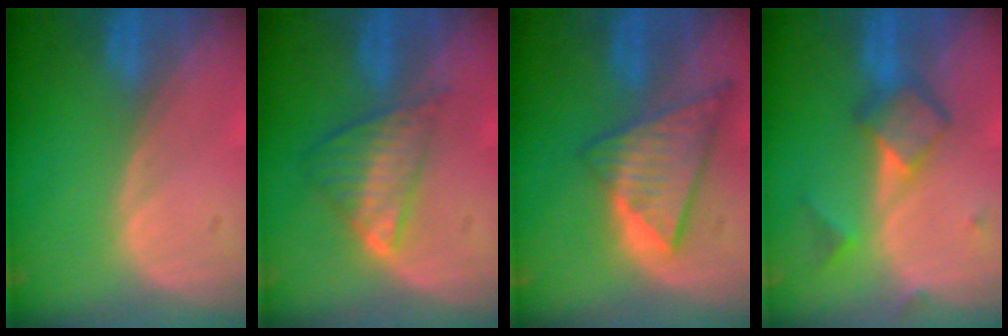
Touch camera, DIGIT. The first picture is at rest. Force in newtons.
{"total": 5.8, "press": 5.4, "slide": 2.3}
{"total": 8.9, "press": 7.8, "slide": 4.5}
{"total": 5.3, "press": 5.3, "slide": 0.8}